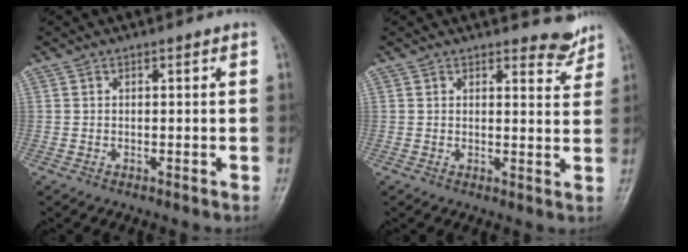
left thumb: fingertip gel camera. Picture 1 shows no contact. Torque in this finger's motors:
{"motor_torque": [-0.40, 0.15, -0.18, -0.23, -0.05]}